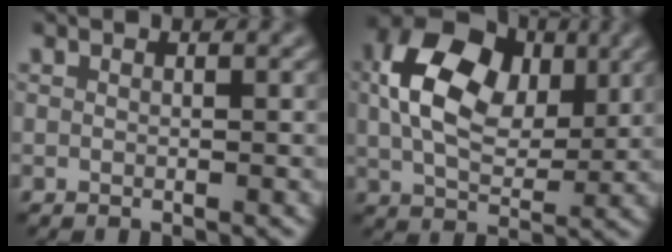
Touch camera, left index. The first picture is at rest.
{"total": 11.8, "force": [2.8, 8.0, 8.1], "torque": [-0.155, 0.030, 0.046]}